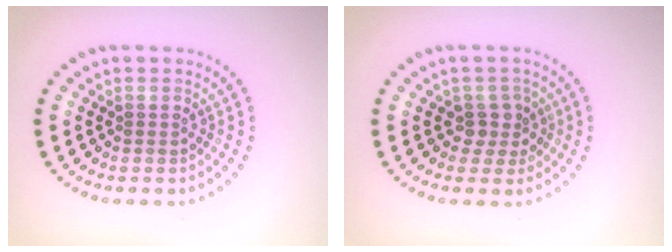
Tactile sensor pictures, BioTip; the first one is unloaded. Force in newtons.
{"total": 1.8, "press": 1.4, "slide": 1.1}